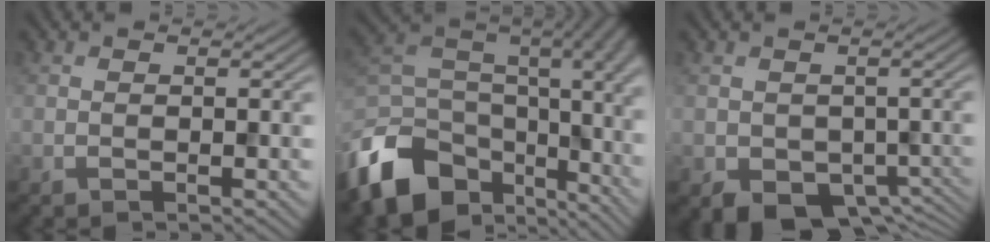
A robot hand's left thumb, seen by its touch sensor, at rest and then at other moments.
{"total": 15.7, "force": [-8.1, 9.7, 9.3], "torque": [-0.234, -0.037, -0.122]}
{"total": 5.2, "force": [-2.7, 3.7, 2.5], "torque": [-0.038, -0.031, -0.026]}